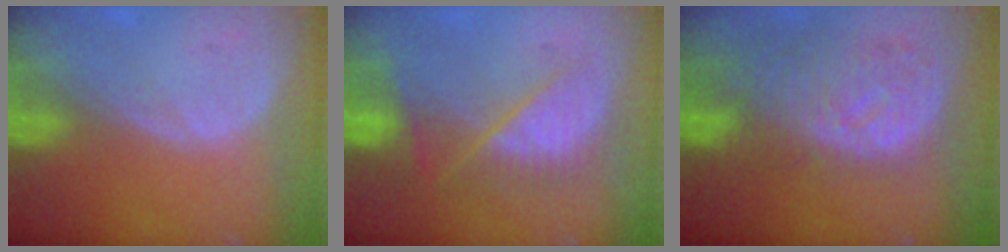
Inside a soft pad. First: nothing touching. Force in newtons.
{"total": 7.3, "press": 7.2, "slide": 0.7}
{"total": 11.1, "press": 9.7, "slide": 5.3}